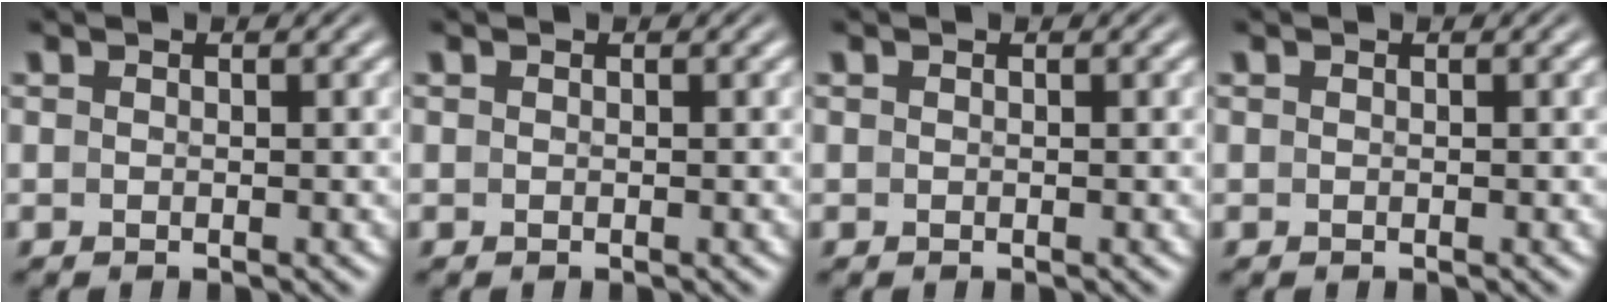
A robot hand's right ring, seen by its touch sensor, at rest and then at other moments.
{"total": 0.0}
{"total": 0.0}
{"total": 0.0}